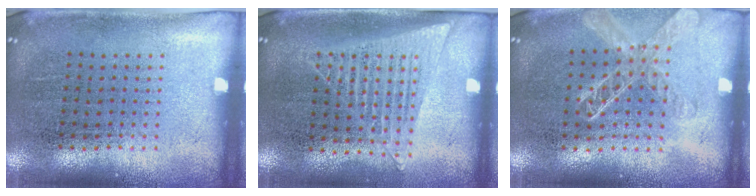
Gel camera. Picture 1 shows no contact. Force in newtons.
{"total": 1.4, "press": 1.3, "slide": 0.5}
{"total": 1.4, "press": 1.3, "slide": 0.5}